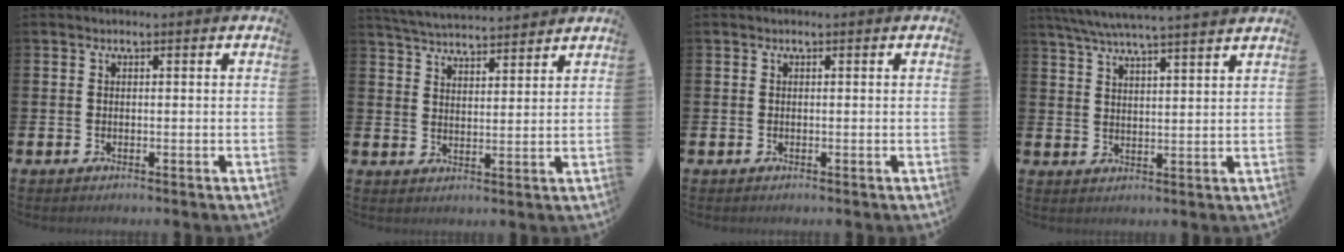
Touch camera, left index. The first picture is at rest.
{"total": 4.9, "force": [4.8, 0.3, 0.1], "torque": [-0.013, -0.033, 0.085]}
{"total": 0.0}
{"total": 6.0, "force": [5.7, -0.5, 1.7], "torque": [-0.053, -0.029, 0.102]}